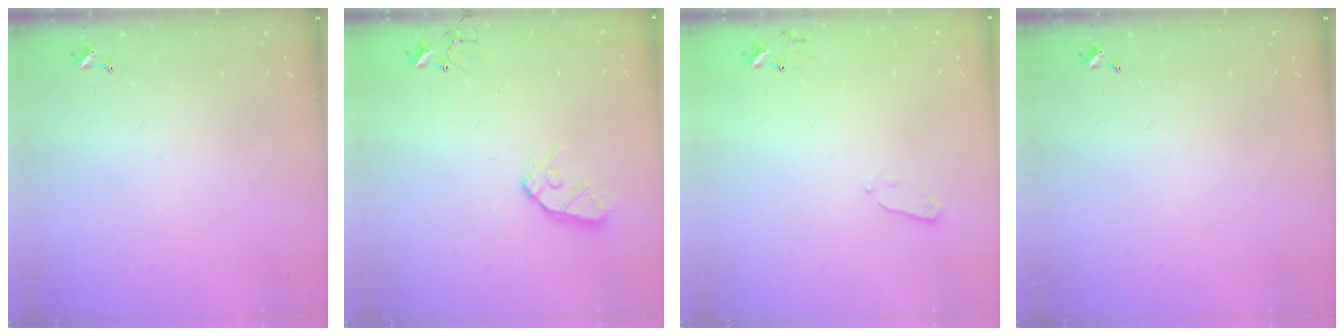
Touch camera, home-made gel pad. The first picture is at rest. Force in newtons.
{"total": 9.2, "press": 9.2, "slide": 0.8}
{"total": 3.5, "press": 3.4, "slide": 1.0}
{"total": 0.0}